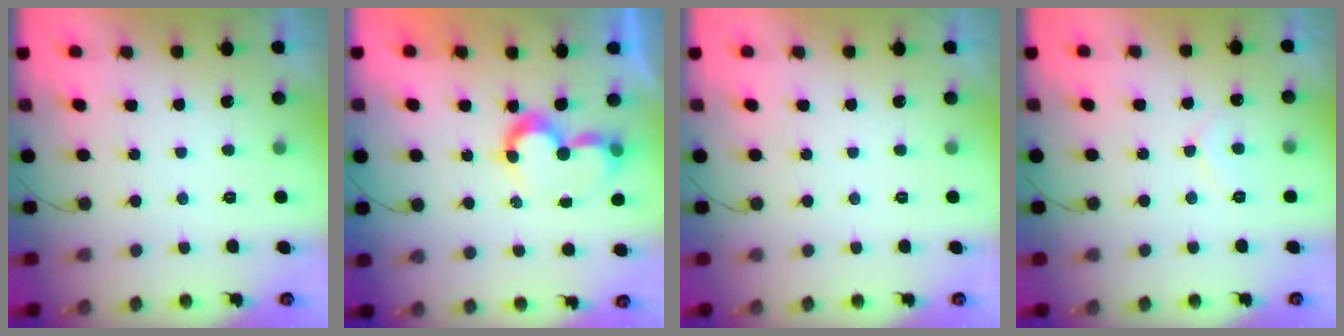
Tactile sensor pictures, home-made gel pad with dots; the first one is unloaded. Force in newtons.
{"total": 8.3, "press": 8.3, "slide": 0.7}
{"total": 0.0}
{"total": 5.5, "press": 5.5, "slide": 0.5}